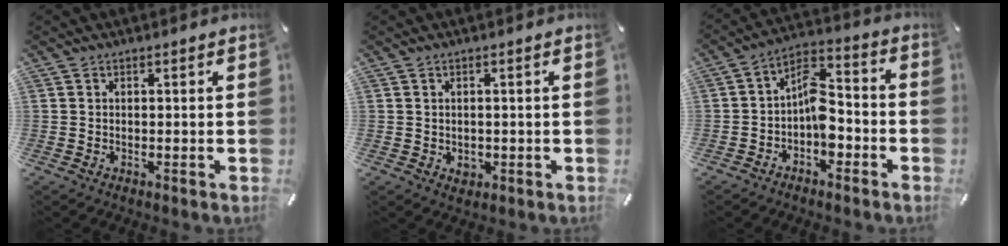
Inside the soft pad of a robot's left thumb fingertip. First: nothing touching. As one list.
[{"total": 2.0, "force": [-0.4, 1.7, 1.1], "torque": [-0.012, 0.001, -0.009]}, {"total": 9.1, "force": [-3.3, 5.8, 6.3], "torque": [-0.099, 0.015, -0.060]}]